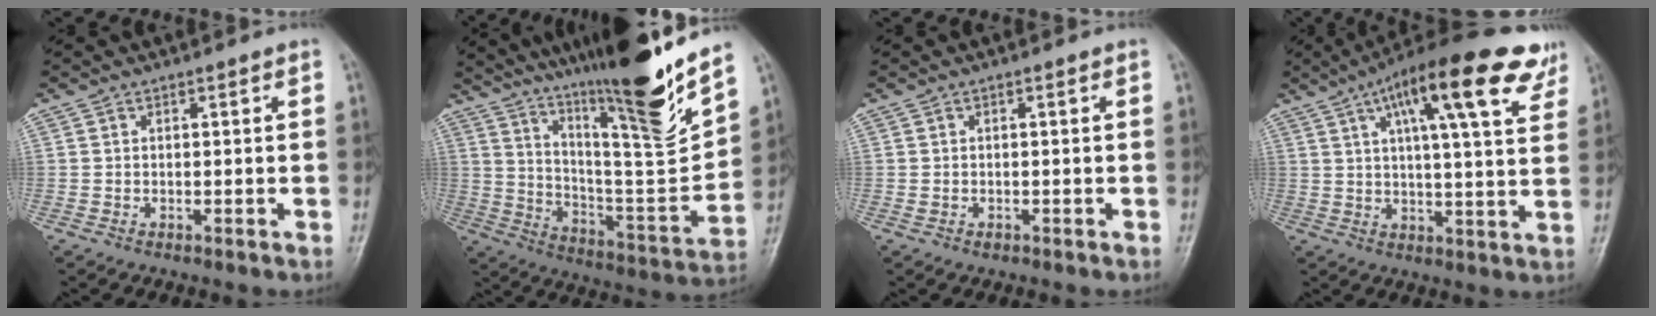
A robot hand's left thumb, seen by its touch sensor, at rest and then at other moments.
{"total": 24.6, "force": [17.8, 1.9, 16.9], "torque": [-0.241, -0.096, 0.297]}
{"total": 0.9, "force": [-0.3, 0.7, 0.5], "torque": [-0.008, 0.002, -0.002]}
{"total": 19.9, "force": [10.4, 5.1, 16.2], "torque": [-0.227, -0.007, 0.149]}